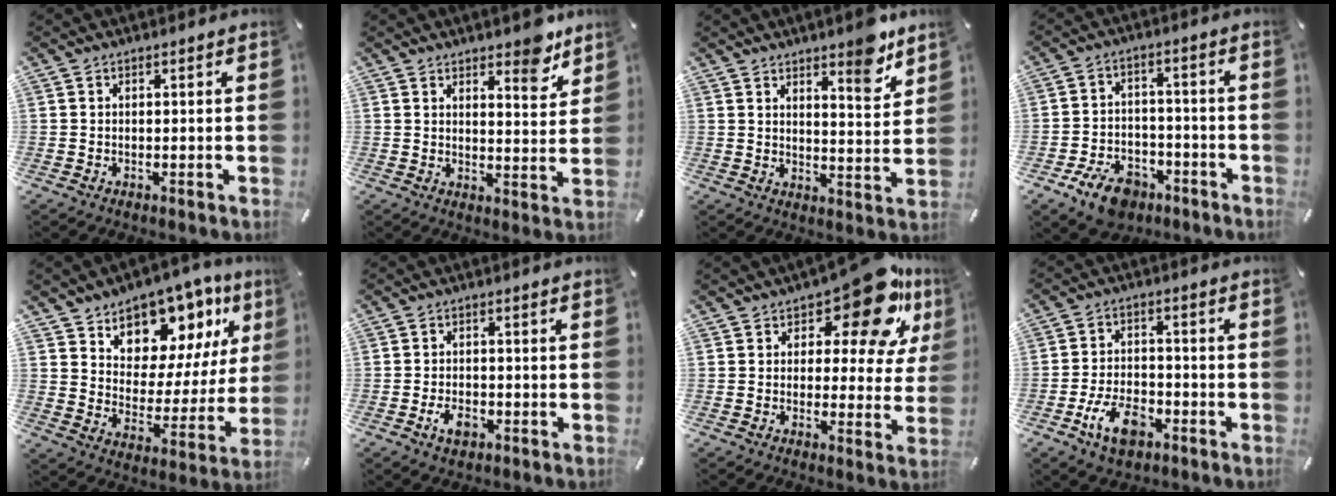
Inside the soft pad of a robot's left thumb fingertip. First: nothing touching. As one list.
[{"total": 7.5, "force": [5.6, 3.3, 3.6], "torque": [-0.016, -0.047, 0.088]}, {"total": 8.3, "force": [6.5, 2.5, 4.6], "torque": [-0.038, -0.051, 0.101]}, {"total": 9.2, "force": [-5.9, 5.8, 4.1], "torque": [-0.082, 0.039, -0.108]}, {"total": 11.9, "force": [8.7, 7.7, 2.4], "torque": [-0.040, -0.090, 0.157]}, {"total": 4.5, "force": [-1.9, 2.8, 2.9], "torque": [-0.061, 0.004, -0.034]}, {"total": 16.7, "force": [10.0, 7.2, 11.2], "torque": [-0.152, -0.062, 0.164]}, {"total": 9.6, "force": [-4.7, 5.6, 6.3], "torque": [-0.125, 0.013, -0.086]}]